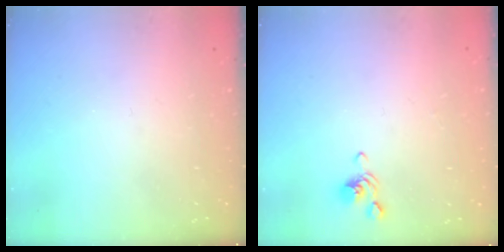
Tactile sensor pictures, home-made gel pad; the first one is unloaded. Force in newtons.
{"total": 2.8, "press": 2.8, "slide": 0.3}